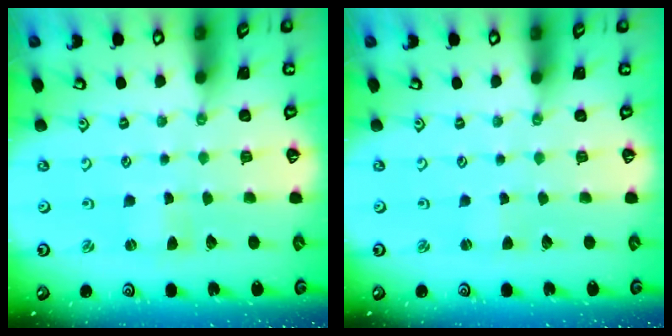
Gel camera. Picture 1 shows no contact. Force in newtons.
{"total": 0.8, "press": 0.8, "slide": 0.1}